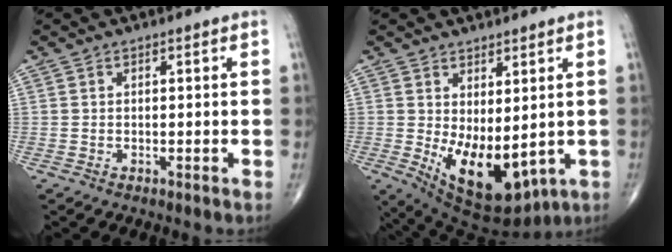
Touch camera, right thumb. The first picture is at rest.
{"total": 12.4, "force": [-0.9, 6.0, 10.8], "torque": [-0.164, -0.023, 0.014]}